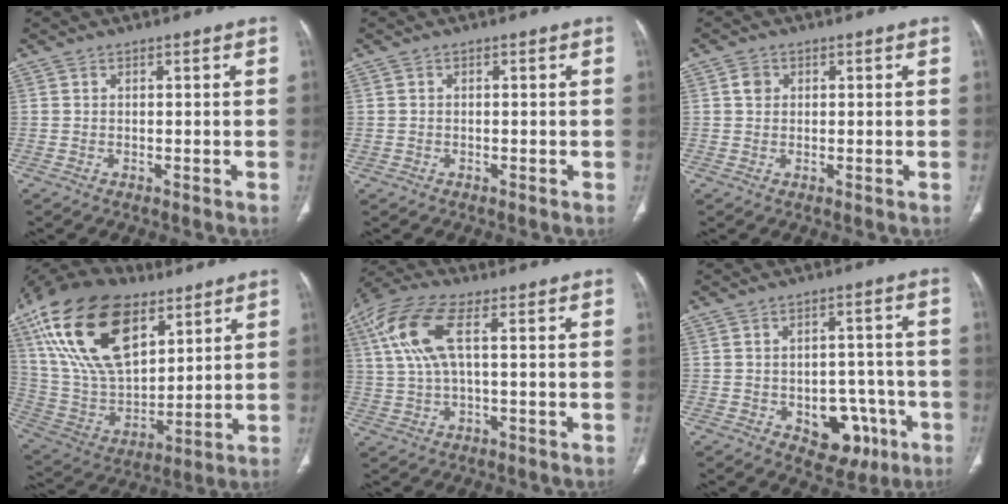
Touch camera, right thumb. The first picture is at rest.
{"total": 0.7, "force": [-0.2, 0.6, 0.1], "torque": [-0.004, 0.003, -0.005]}
{"total": 1.8, "force": [0.5, 1.6, 0.8], "torque": [-0.008, 0.001, 0.006]}
{"total": 27.7, "force": [13.0, 14.9, 19.3], "torque": [-0.361, -0.021, 0.242]}
{"total": 11.2, "force": [3.2, 4.0, 10.0], "torque": [-0.245, 0.023, 0.063]}
{"total": 10.3, "force": [-3.9, 6.9, 6.6], "torque": [-0.045, 0.032, -0.040]}